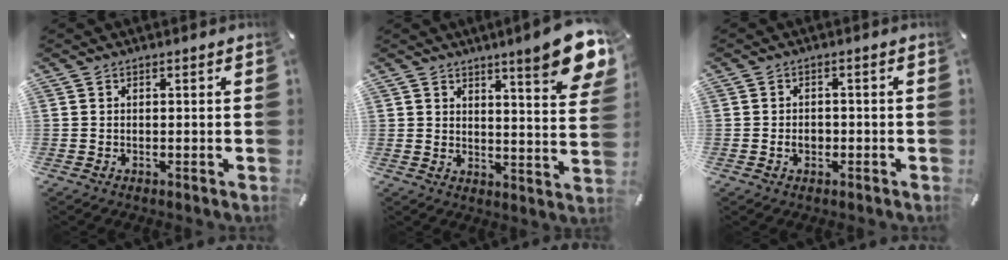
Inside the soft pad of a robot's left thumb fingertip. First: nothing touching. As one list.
[{"total": 11.7, "force": [7.9, 2.7, 8.2], "torque": [-0.115, -0.050, 0.130]}, {"total": 3.2, "force": [-0.9, 2.4, 1.9], "torque": [-0.035, 0.006, -0.017]}]